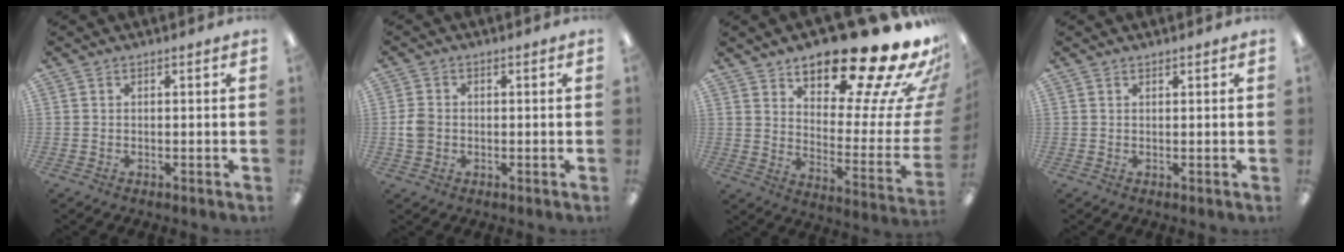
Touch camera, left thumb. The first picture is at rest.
{"total": 3.9, "force": [-0.4, 3.4, 1.9], "torque": [-0.025, 0.005, -0.006]}
{"total": 24.4, "force": [19.3, 7.1, 13.3], "torque": [-0.172, -0.143, 0.308]}
{"total": 0.7, "force": [0.7, 0.3, 0.1], "torque": [0.004, -0.003, 0.011]}